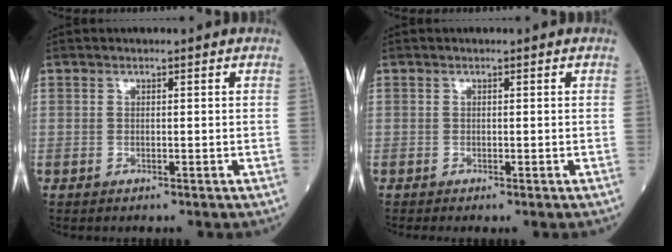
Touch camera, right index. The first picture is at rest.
{"total": 0.5, "force": [-0.4, -0.2, 0.3], "torque": [-0.005, 0.001, -0.009]}